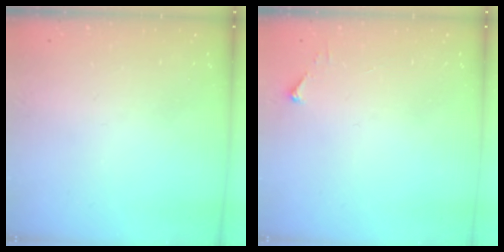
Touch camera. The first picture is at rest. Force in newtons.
{"total": 2.5, "press": 2.5, "slide": 0.3}